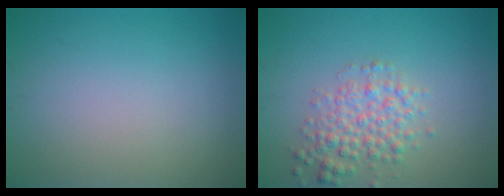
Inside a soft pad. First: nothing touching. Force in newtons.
{"total": 3.5, "press": 3.5, "slide": 0.1}